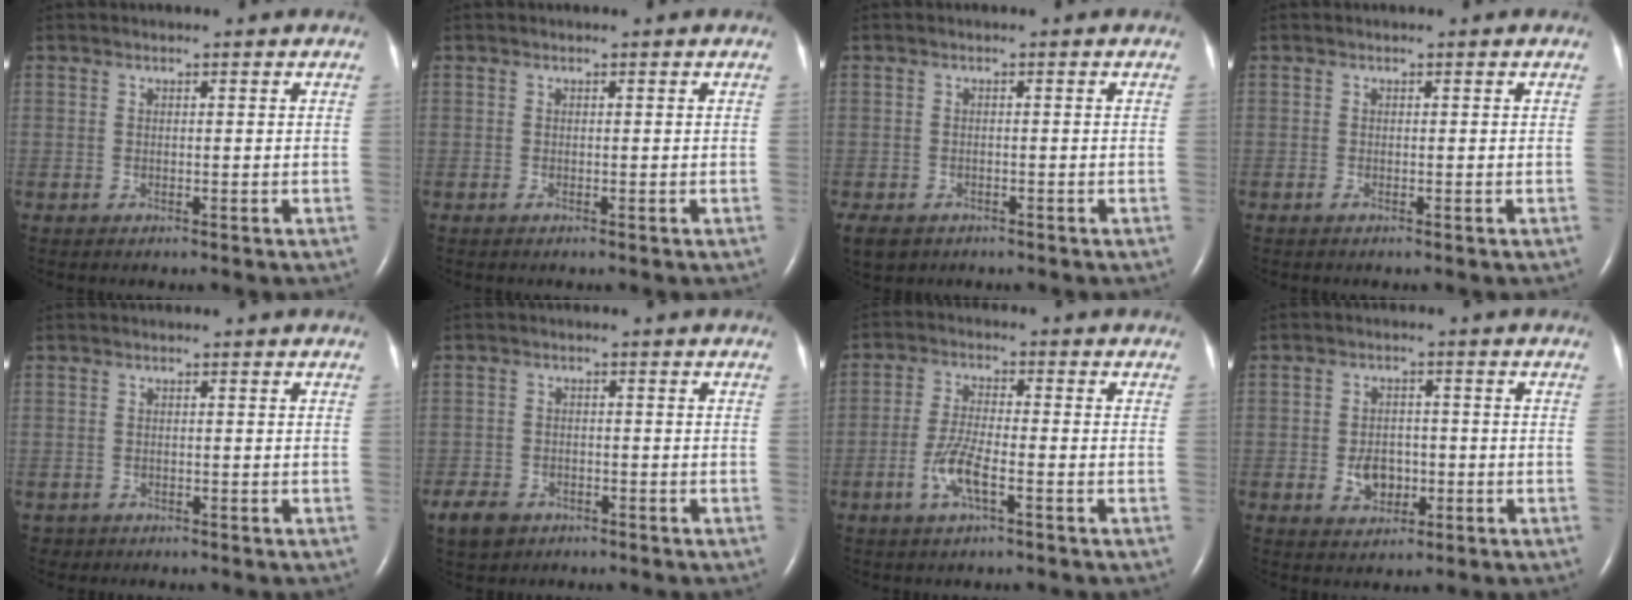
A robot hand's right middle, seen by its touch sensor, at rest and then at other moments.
{"total": 0.0}
{"total": 6.4, "force": [-3.9, 4.3, 2.7], "torque": [-0.062, -0.007, -0.055]}
{"total": 0.0}
{"total": 1.0, "force": [-0.6, 0.8, -0.1], "torque": [-0.006, 0.002, -0.006]}
{"total": 5.0, "force": [-3.3, 3.2, 1.7], "torque": [-0.038, 0.000, -0.053]}
{"total": 5.6, "force": [-2.4, 1.0, 5.0], "torque": [-0.108, -0.003, -0.048]}
{"total": 4.5, "force": [-1.1, 3.2, 2.9], "torque": [-0.052, 0.006, -0.013]}